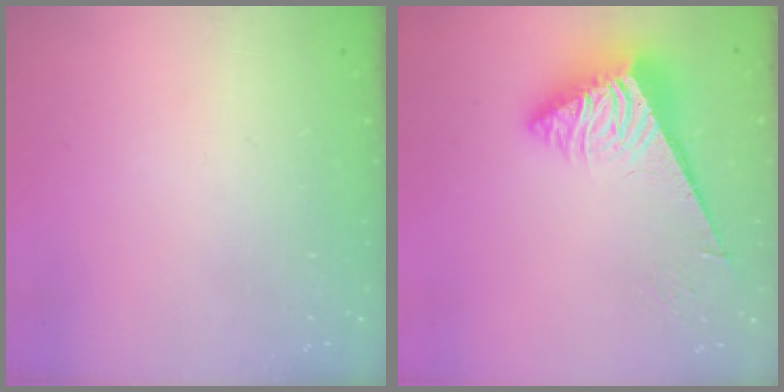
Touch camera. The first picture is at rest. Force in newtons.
{"total": 7.3, "press": 7.2, "slide": 0.6}